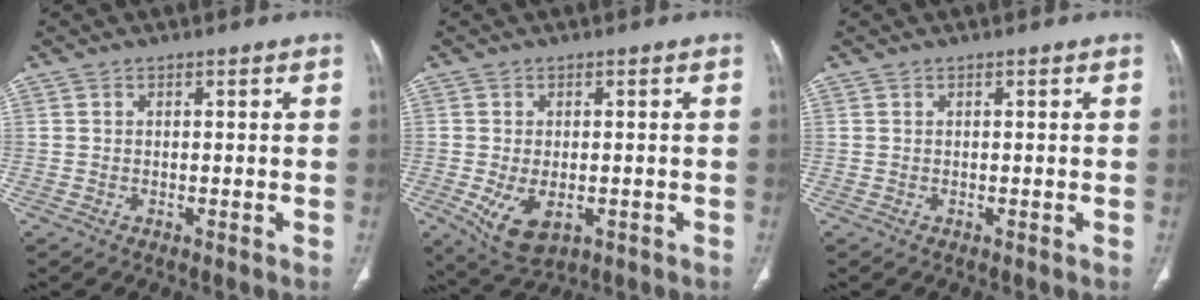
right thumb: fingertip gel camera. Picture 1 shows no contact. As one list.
[{"total": 7.6, "force": [-2.3, 4.3, 5.8], "torque": [-0.104, -0.007, -0.025]}, {"total": 0.0}]